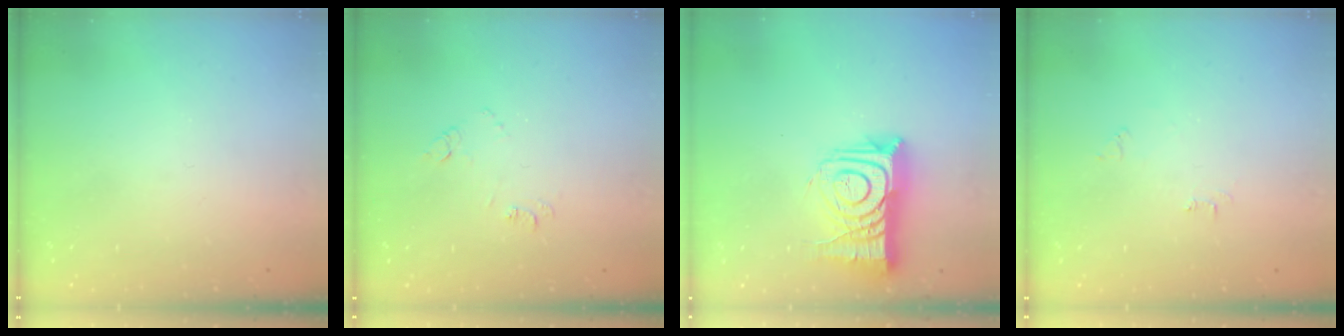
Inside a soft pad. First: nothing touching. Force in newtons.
{"total": 7.9, "press": 7.9, "slide": 0.6}
{"total": 14.4, "press": 14.4, "slide": 1.1}
{"total": 3.9, "press": 3.8, "slide": 0.5}